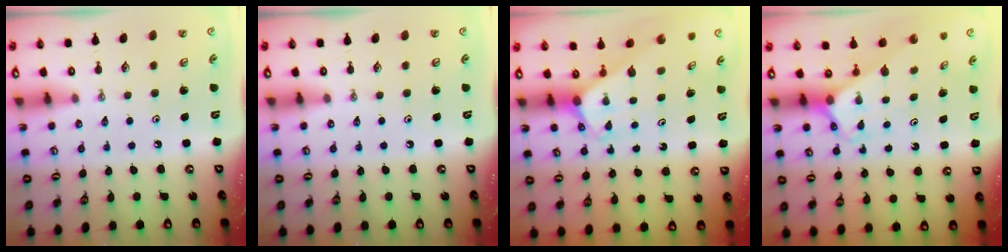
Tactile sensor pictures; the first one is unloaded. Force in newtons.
{"total": 0.0}
{"total": 2.1, "press": 2.1, "slide": 0.1}
{"total": 2.5, "press": 2.5, "slide": 0.2}